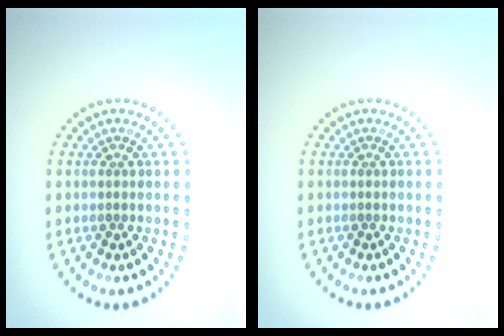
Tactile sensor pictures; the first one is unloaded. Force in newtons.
{"total": 0.0}